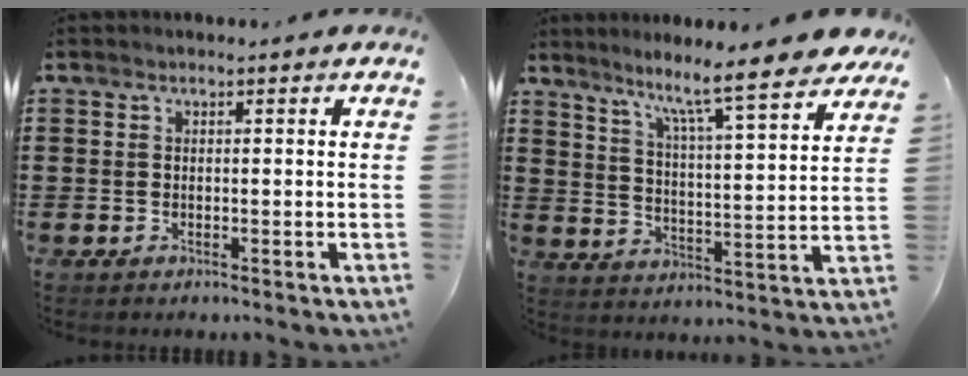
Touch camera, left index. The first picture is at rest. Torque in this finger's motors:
{"motor_torque": [2.14, 0.00, 0.73, 0.21]}